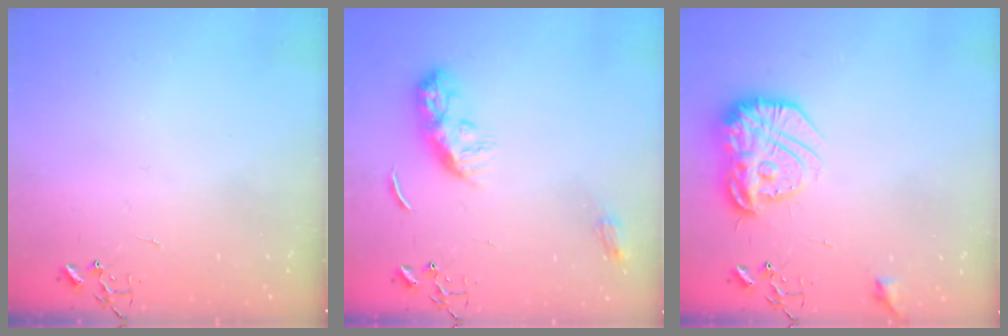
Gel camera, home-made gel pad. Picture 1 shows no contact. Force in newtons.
{"total": 10.4, "press": 10.4, "slide": 0.2}
{"total": 17.6, "press": 17.6, "slide": 1.3}